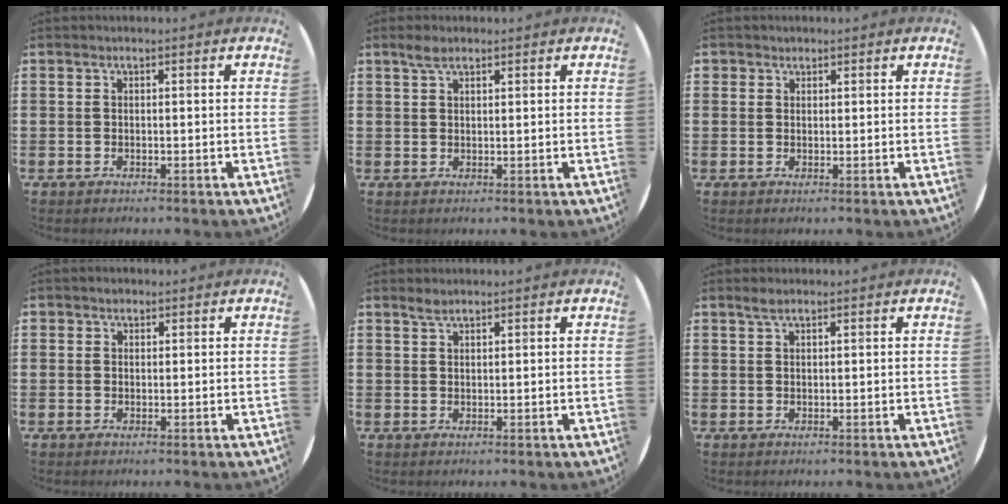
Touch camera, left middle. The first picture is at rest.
{"total": 1.9, "force": [1.4, 0.7, 1.0], "torque": [-0.023, 0.004, 0.026]}
{"total": 1.0, "force": [0.8, 0.5, 0.0], "torque": [-0.001, 0.002, 0.017]}
{"total": 1.0, "force": [0.8, 0.6, 0.1], "torque": [0.005, 0.000, 0.013]}
{"total": 1.3, "force": [1.2, 0.2, 0.4], "torque": [-0.010, 0.002, 0.021]}
{"total": 1.3, "force": [1.0, 0.3, 0.8], "torque": [-0.016, 0.004, 0.018]}